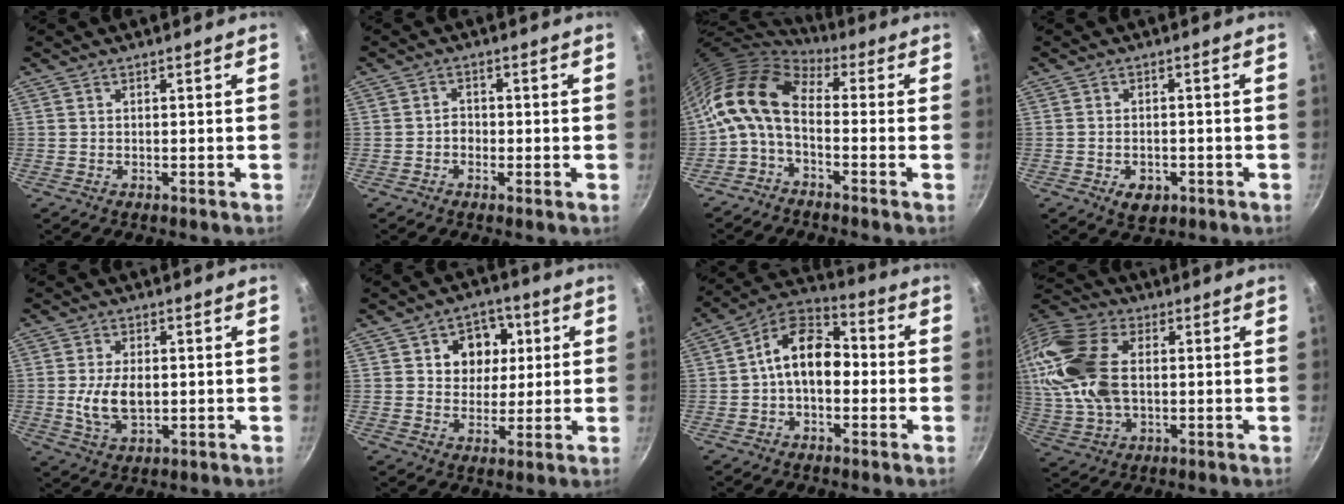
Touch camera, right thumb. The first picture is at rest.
{"total": 2.1, "force": [-0.6, 1.6, 1.2], "torque": [-0.007, 0.005, -0.020]}
{"total": 11.8, "force": [-1.7, 6.4, 9.7], "torque": [-0.188, 0.057, -0.053]}
{"total": 4.2, "force": [-1.8, 2.8, 2.6], "torque": [-0.033, 0.006, -0.021]}
{"total": 7.7, "force": [-0.3, 4.4, 6.2], "torque": [-0.117, -0.006, 0.000]}
{"total": 9.5, "force": [2.6, 7.6, 5.0], "torque": [-0.022, -0.001, 0.037]}
{"total": 12.7, "force": [-0.4, 8.0, 9.8], "torque": [-0.136, 0.041, -0.022]}
{"total": 23.1, "force": [3.4, 14.4, 17.7], "torque": [-0.434, 0.019, 0.064]}